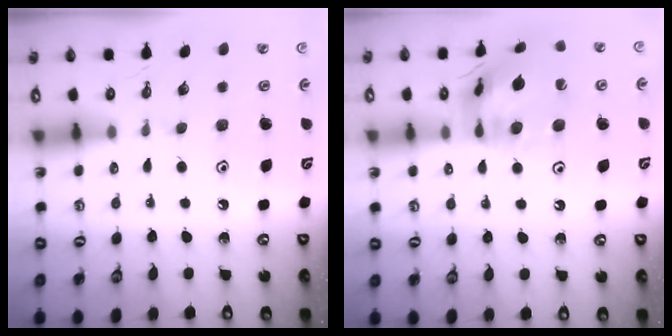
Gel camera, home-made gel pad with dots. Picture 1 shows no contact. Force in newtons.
{"total": 16.0, "press": 15.9, "slide": 2.0}